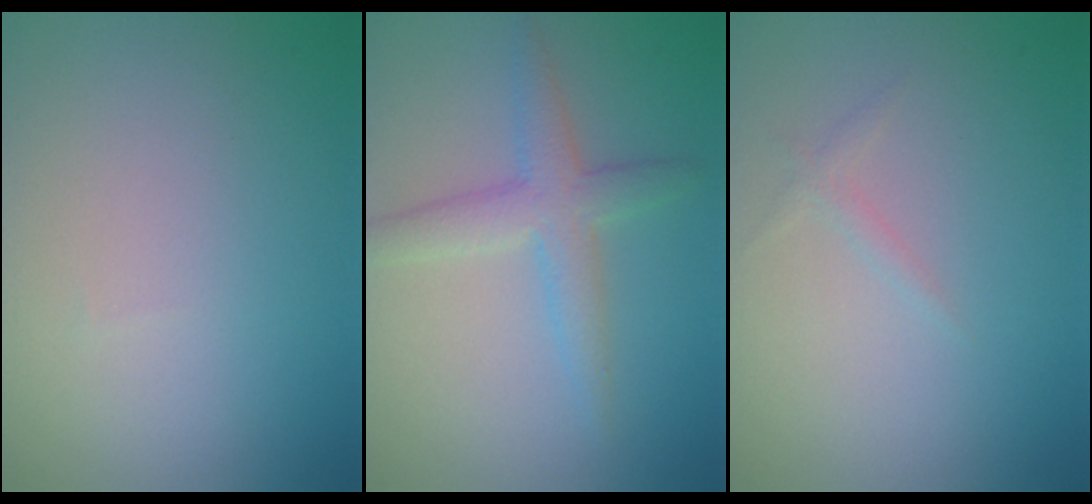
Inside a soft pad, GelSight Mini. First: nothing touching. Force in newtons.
{"total": 3.4, "press": 3.4, "slide": 0.1}
{"total": 0.7, "press": 0.7, "slide": 0.1}